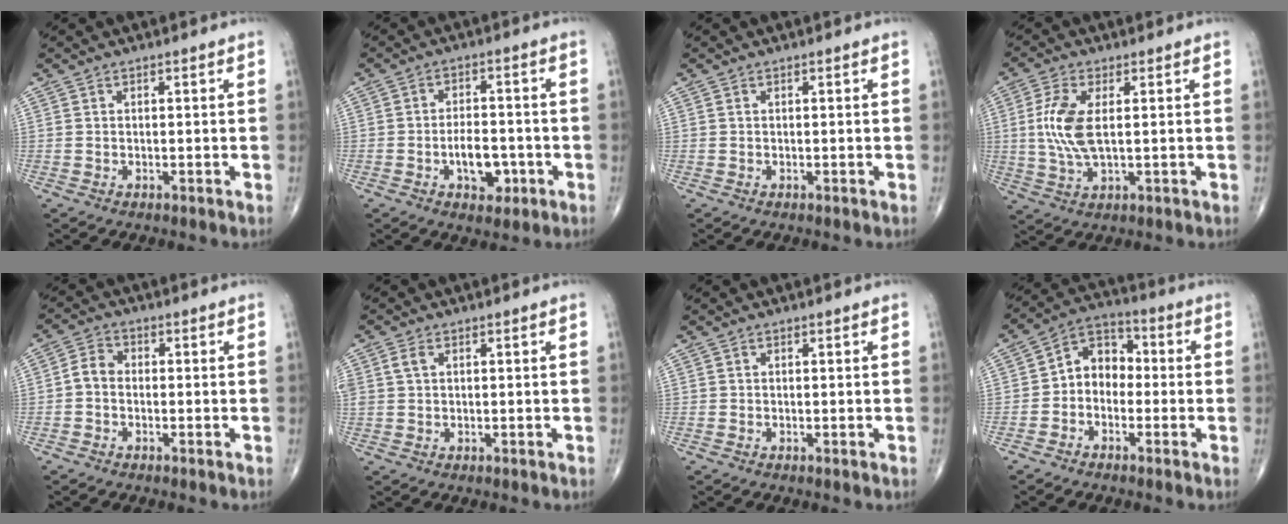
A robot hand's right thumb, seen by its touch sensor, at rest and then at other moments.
{"total": 6.9, "force": [-2.3, 4.0, 5.1], "torque": [-0.060, 0.016, -0.033]}
{"total": 0.0}
{"total": 8.4, "force": [0.9, 3.4, 7.6], "torque": [-0.182, -0.004, 0.020]}
{"total": 3.4, "force": [-0.8, 2.6, 2.1], "torque": [-0.032, 0.013, -0.027]}
{"total": 2.5, "force": [0.8, 1.6, 1.7], "torque": [-0.044, 0.009, 0.020]}
{"total": 0.0}
{"total": 7.5, "force": [-1.3, 5.9, 4.4], "torque": [-0.038, 0.033, -0.046]}